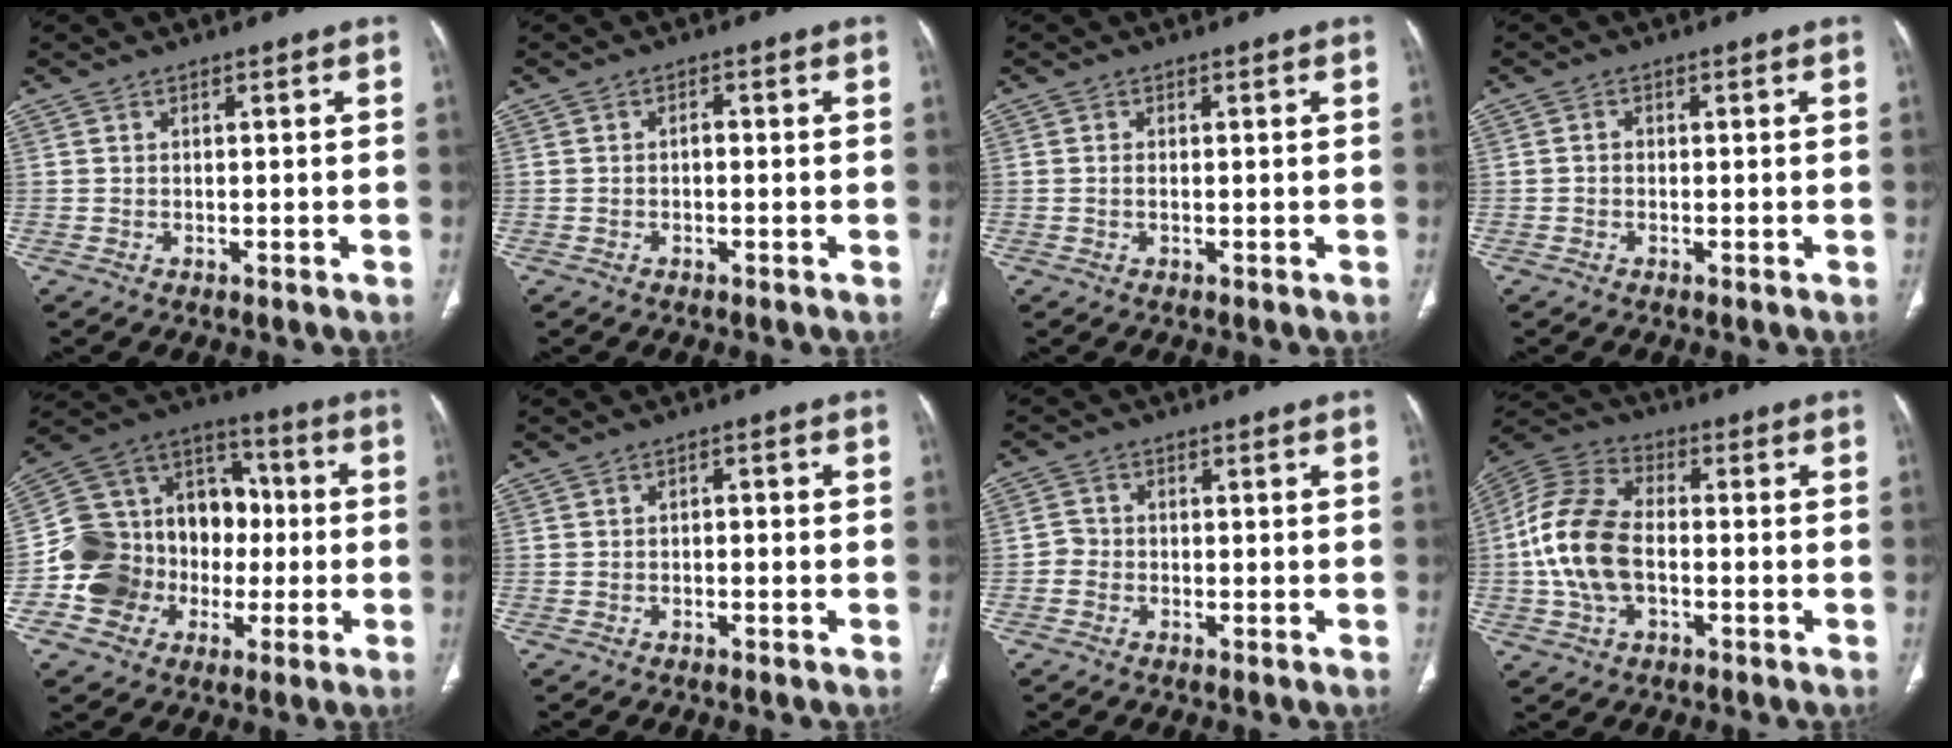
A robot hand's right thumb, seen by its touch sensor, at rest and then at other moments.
{"total": 1.3, "force": [-0.3, 0.8, 1.0], "torque": [-0.013, 0.004, -0.007]}
{"total": 0.8, "force": [-0.1, 0.4, 0.7], "torque": [-0.018, 0.001, -0.002]}
{"total": 1.0, "force": [-0.2, 0.9, 0.5], "torque": [-0.001, 0.005, -0.006]}
{"total": 20.3, "force": [-3.4, 17.2, 10.3], "torque": [-0.146, 0.070, -0.054]}
{"total": 1.3, "force": [-0.2, 0.9, 1.0], "torque": [-0.008, 0.006, -0.008]}
{"total": 2.4, "force": [-0.8, 2.1, 0.7], "torque": [-0.004, 0.011, -0.023]}
{"total": 14.6, "force": [-1.6, 9.0, 11.4], "torque": [-0.238, 0.028, -0.033]}